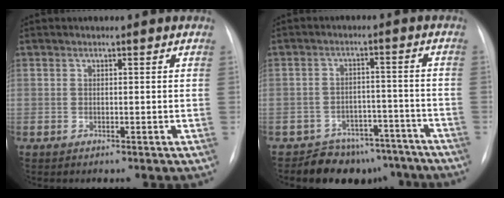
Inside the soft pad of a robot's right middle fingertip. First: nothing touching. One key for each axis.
{"total": 9.7, "fx": -8.0, "fy": 5.4, "fz": 0.4, "tx": 0.023, "ty": 0.035, "tz": -0.103}